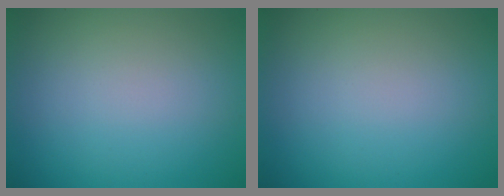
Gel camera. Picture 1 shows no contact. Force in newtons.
{"total": 0.0}